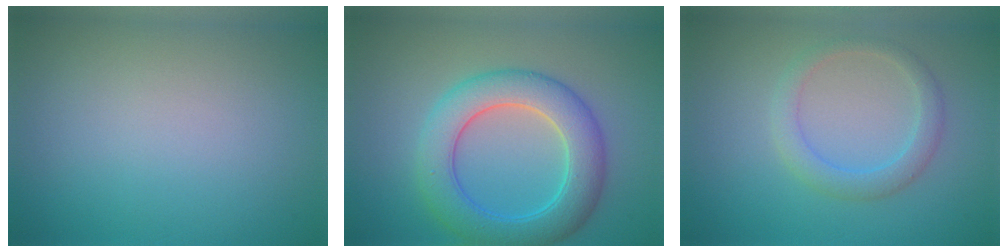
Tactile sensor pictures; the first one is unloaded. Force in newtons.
{"total": 6.5, "press": 6.5, "slide": 0.0}
{"total": 2.4, "press": 2.4, "slide": 0.2}